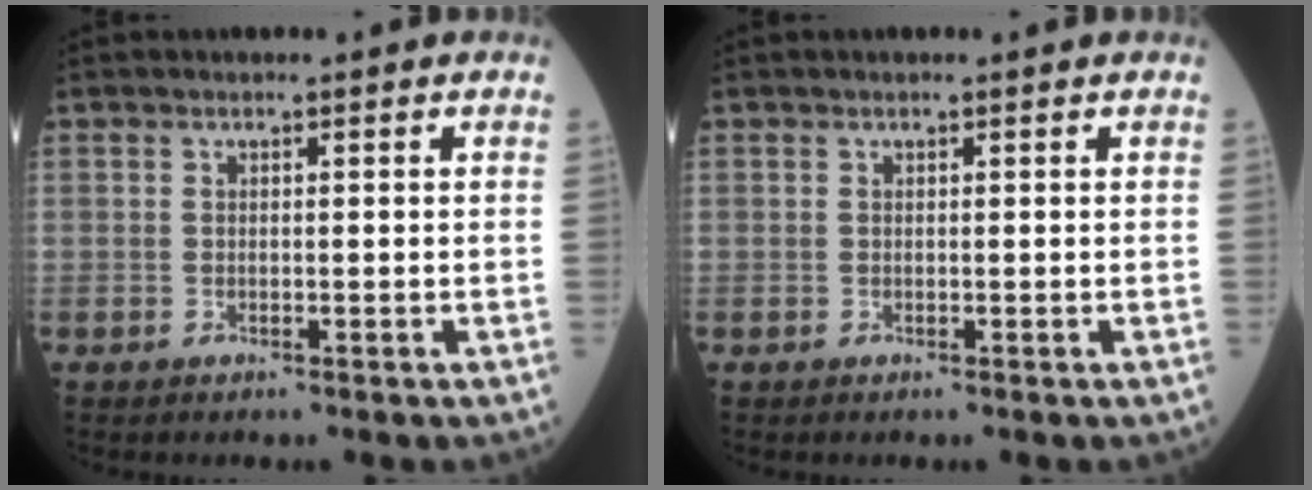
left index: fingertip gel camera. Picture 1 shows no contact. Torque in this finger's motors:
{"motor_torque": [-0.14, 0.09, -0.04, -0.01]}